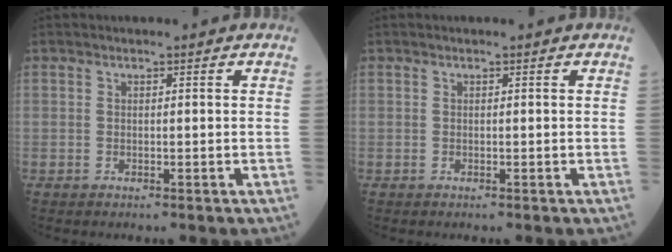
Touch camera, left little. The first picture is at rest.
{"total": 0.0}